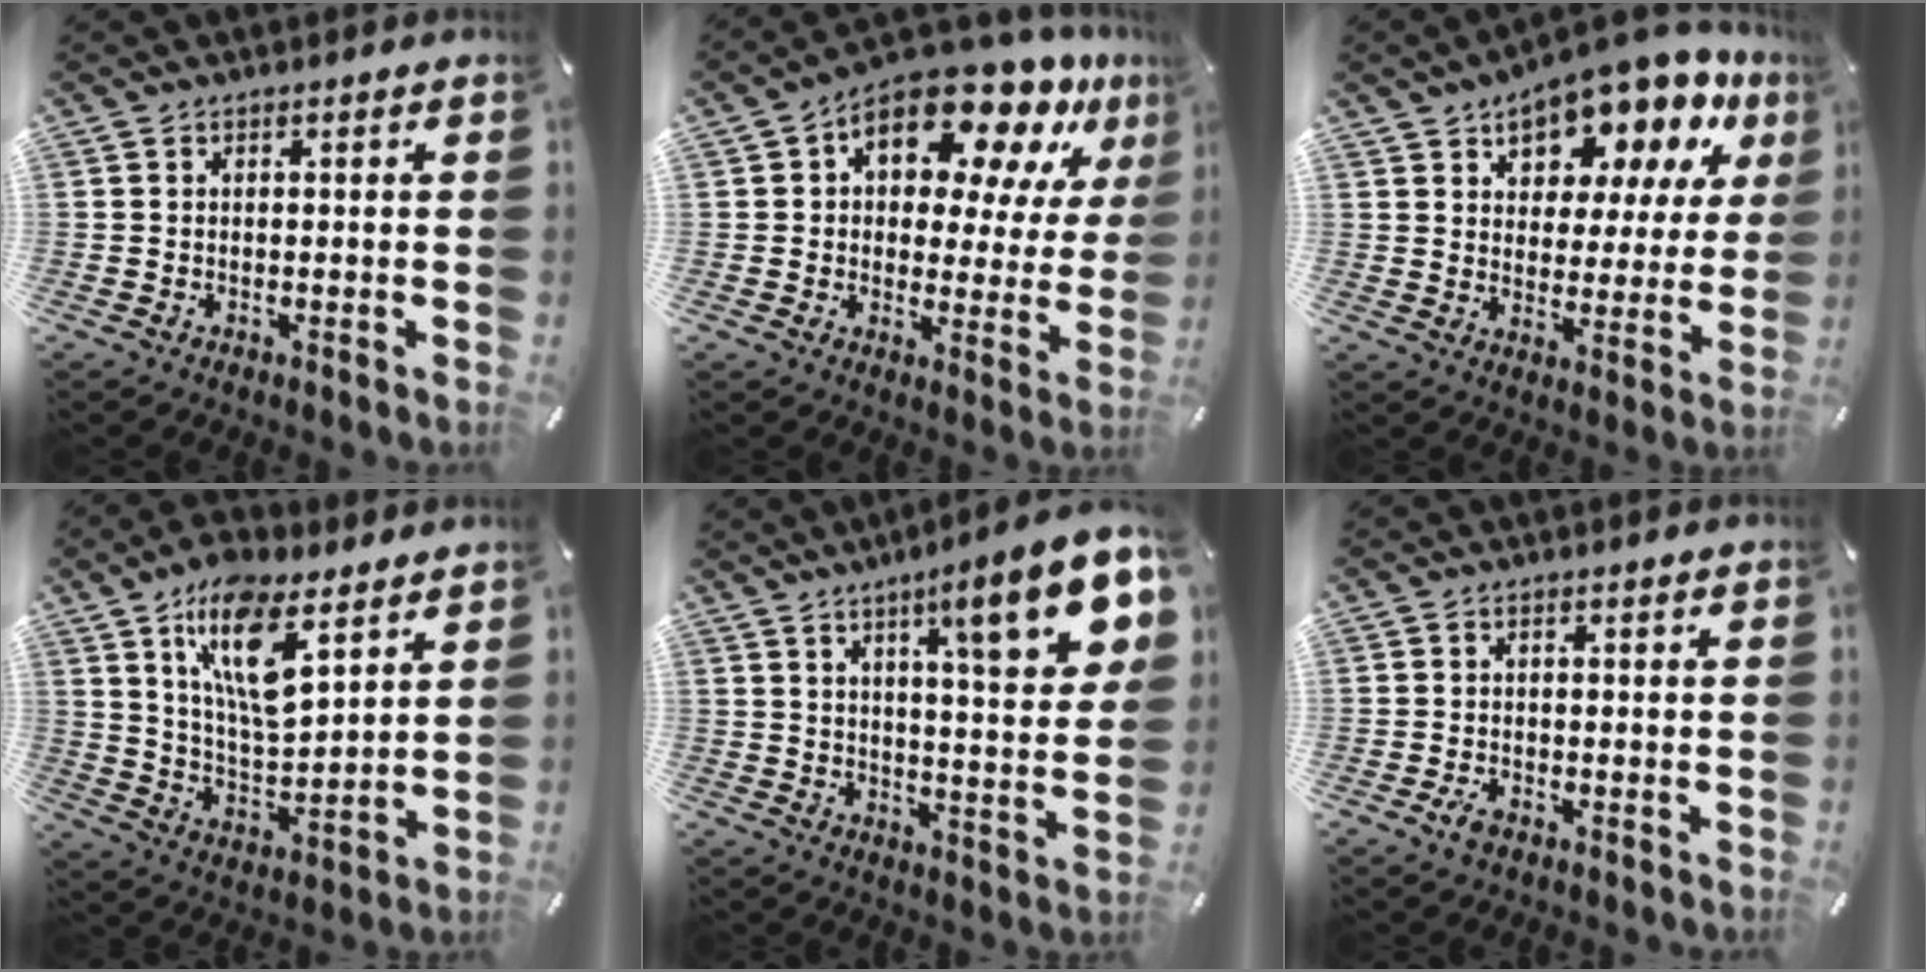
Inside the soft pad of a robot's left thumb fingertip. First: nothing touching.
{"total": 16.1, "force": [10.3, 8.0, 9.4], "torque": [-0.139, -0.068, 0.174]}
{"total": 13.0, "force": [10.3, 6.3, 4.9], "torque": [-0.077, -0.087, 0.175]}
{"total": 15.7, "force": [9.1, 6.6, 10.9], "torque": [-0.208, -0.027, 0.157]}
{"total": 16.7, "force": [8.5, 3.5, 13.9], "torque": [-0.195, -0.046, 0.123]}
{"total": 2.1, "force": [-1.1, 0.9, 1.5], "torque": [-0.041, -0.003, -0.025]}